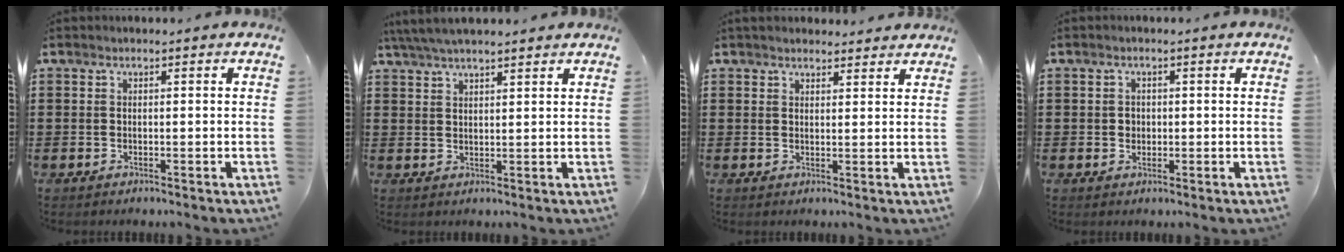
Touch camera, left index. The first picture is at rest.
{"total": 4.3, "force": [3.8, 0.4, 1.9], "torque": [-0.048, -0.002, 0.070]}
{"total": 2.2, "force": [2.2, 0.4, 0.2], "torque": [-0.008, 0.000, 0.042]}
{"total": 1.4, "force": [0.1, 1.3, 0.5], "torque": [-0.013, 0.008, 0.000]}